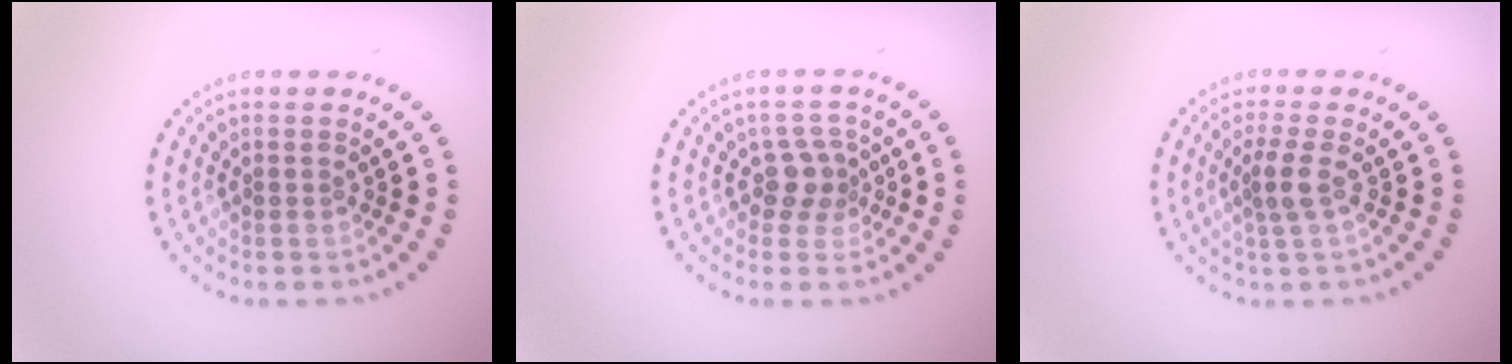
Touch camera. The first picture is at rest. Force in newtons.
{"total": 2.5, "press": 1.9, "slide": 1.6}
{"total": 2.1, "press": 1.6, "slide": 1.3}